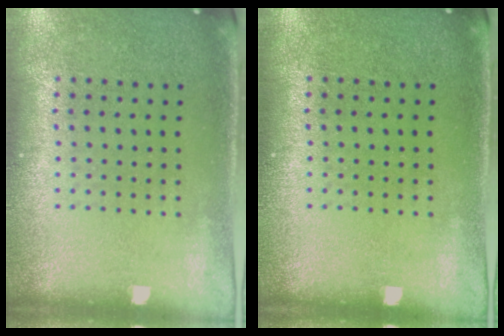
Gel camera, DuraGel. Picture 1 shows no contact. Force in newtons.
{"total": 0.0}